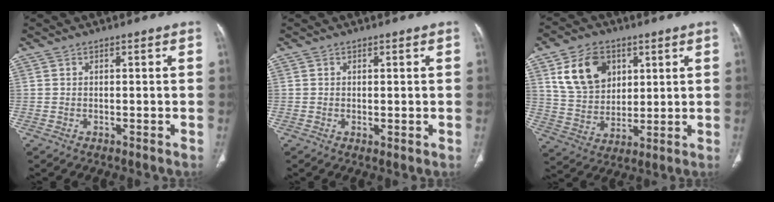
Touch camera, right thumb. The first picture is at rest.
{"total": 1.0, "force": [-0.1, 0.4, 0.9], "torque": [-0.021, -0.006, 0.001]}
{"total": 13.0, "force": [5.3, 9.4, 7.3], "torque": [-0.101, -0.015, 0.106]}